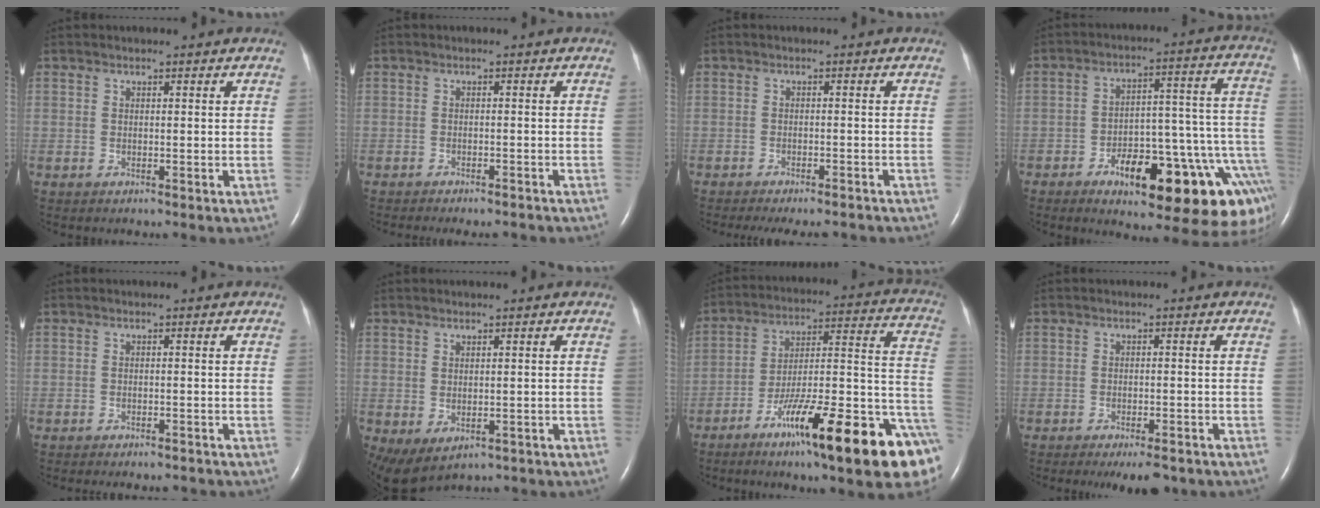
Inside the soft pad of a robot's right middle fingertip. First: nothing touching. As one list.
[{"total": 6.7, "force": [-6.0, 1.2, 2.6], "torque": [-0.025, -0.009, -0.073]}, {"total": 9.7, "force": [-8.8, 1.9, 3.8], "torque": [-0.049, -0.011, -0.107]}, {"total": 22.5, "force": [-11.2, 6.1, 18.5], "torque": [-0.144, 0.051, -0.148]}, {"total": 6.2, "force": [-5.7, 1.3, 2.1], "torque": [-0.020, -0.009, -0.066]}, {"total": 5.4, "force": [-2.5, 2.9, 3.8], "torque": [-0.063, -0.010, -0.025]}, {"total": 23.3, "force": [-12.3, 2.3, 19.7], "torque": [-0.189, 0.003, -0.191]}, {"total": 6.5, "force": [-5.1, 1.5, 3.6], "torque": [-0.038, -0.008, -0.071]}]